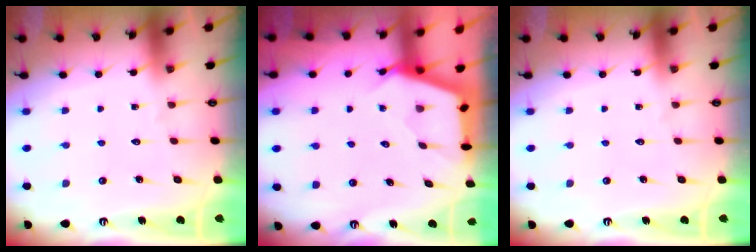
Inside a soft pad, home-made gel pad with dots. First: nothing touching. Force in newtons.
{"total": 2.6, "press": 2.6, "slide": 0.4}
{"total": 0.0}